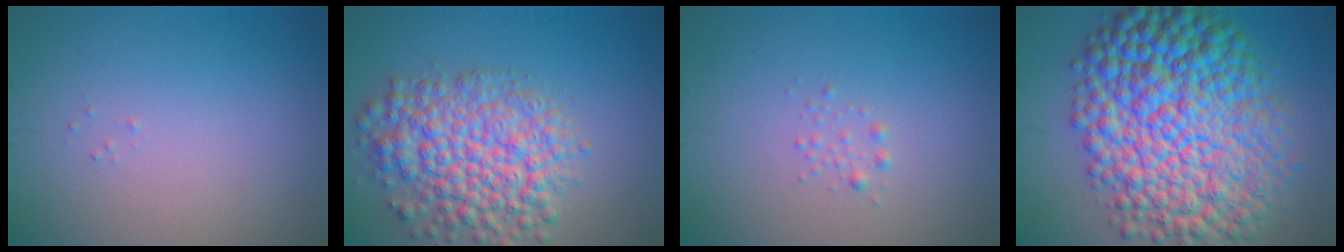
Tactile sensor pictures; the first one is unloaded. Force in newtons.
{"total": 7.5, "press": 7.5, "slide": 0.3}
{"total": 0.7, "press": 0.7, "slide": 0.0}
{"total": 14.6, "press": 14.6, "slide": 0.0}